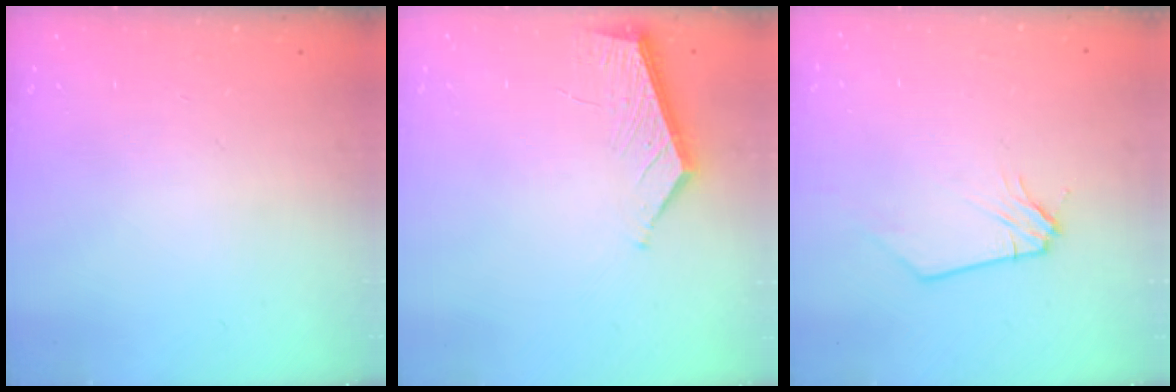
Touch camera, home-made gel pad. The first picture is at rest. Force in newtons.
{"total": 4.9, "press": 4.9, "slide": 0.4}
{"total": 0.0}